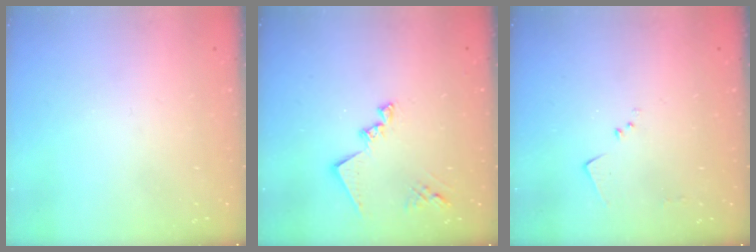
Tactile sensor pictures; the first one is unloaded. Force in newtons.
{"total": 14.1, "press": 14.0, "slide": 0.9}
{"total": 6.4, "press": 6.4, "slide": 0.8}